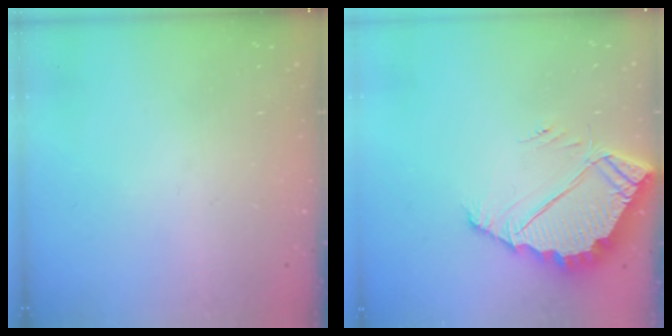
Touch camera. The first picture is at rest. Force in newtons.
{"total": 5.3, "press": 5.3, "slide": 0.3}